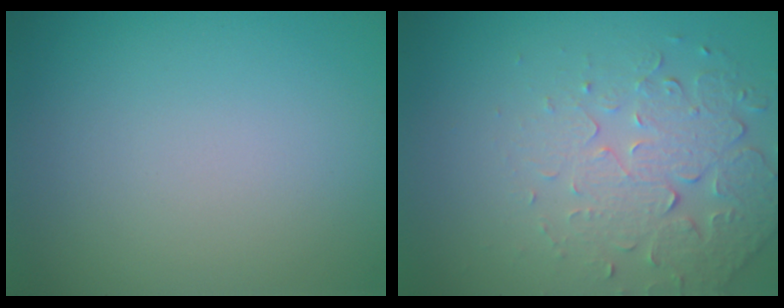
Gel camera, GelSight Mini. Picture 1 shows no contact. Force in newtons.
{"total": 5.1, "press": 3.6, "slide": 3.6}